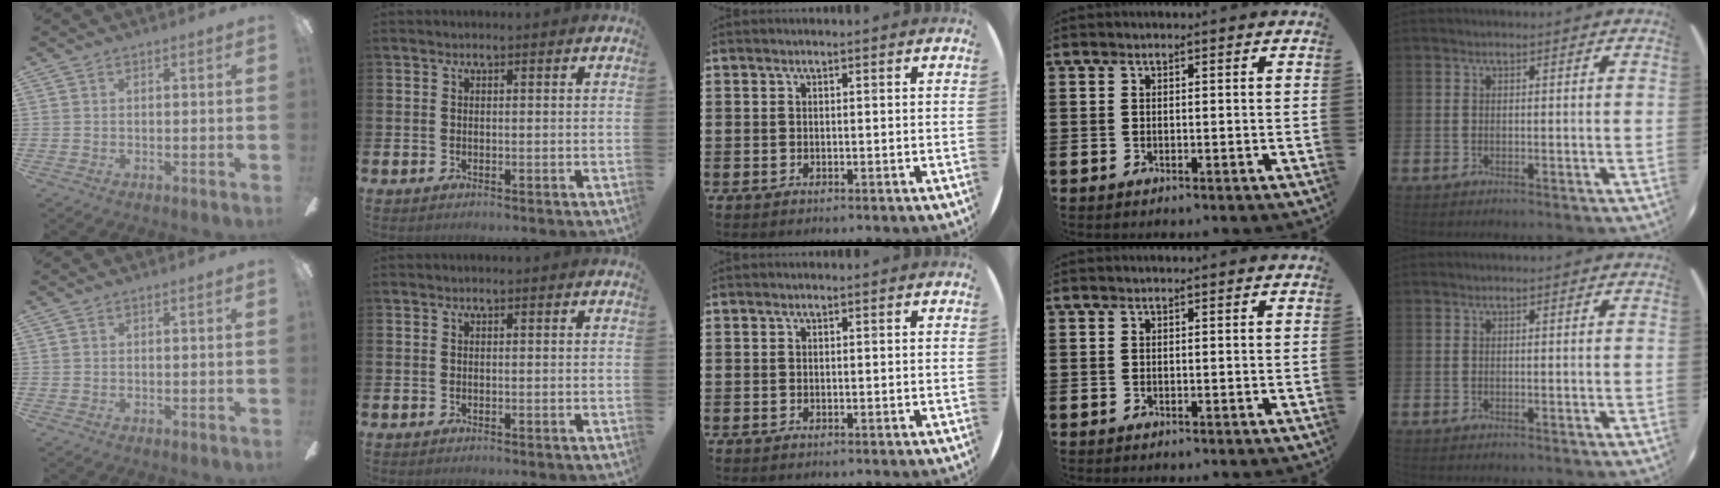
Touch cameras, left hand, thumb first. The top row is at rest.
{}